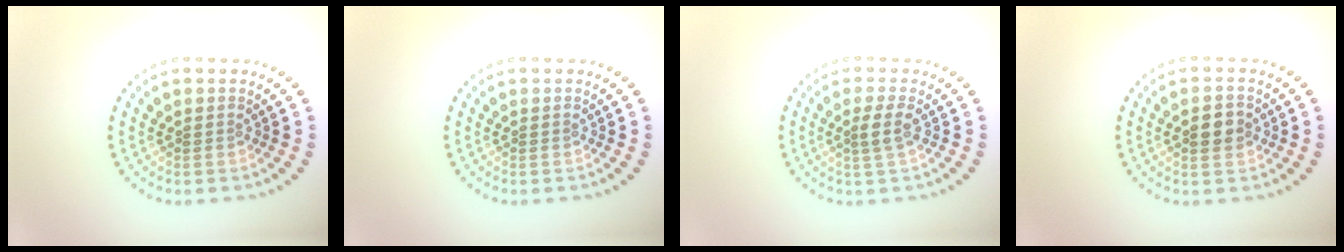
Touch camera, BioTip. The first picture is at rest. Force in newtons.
{"total": 0.0}
{"total": 1.7, "press": 1.4, "slide": 1.0}
{"total": 2.8, "press": 2.8, "slide": 0.1}